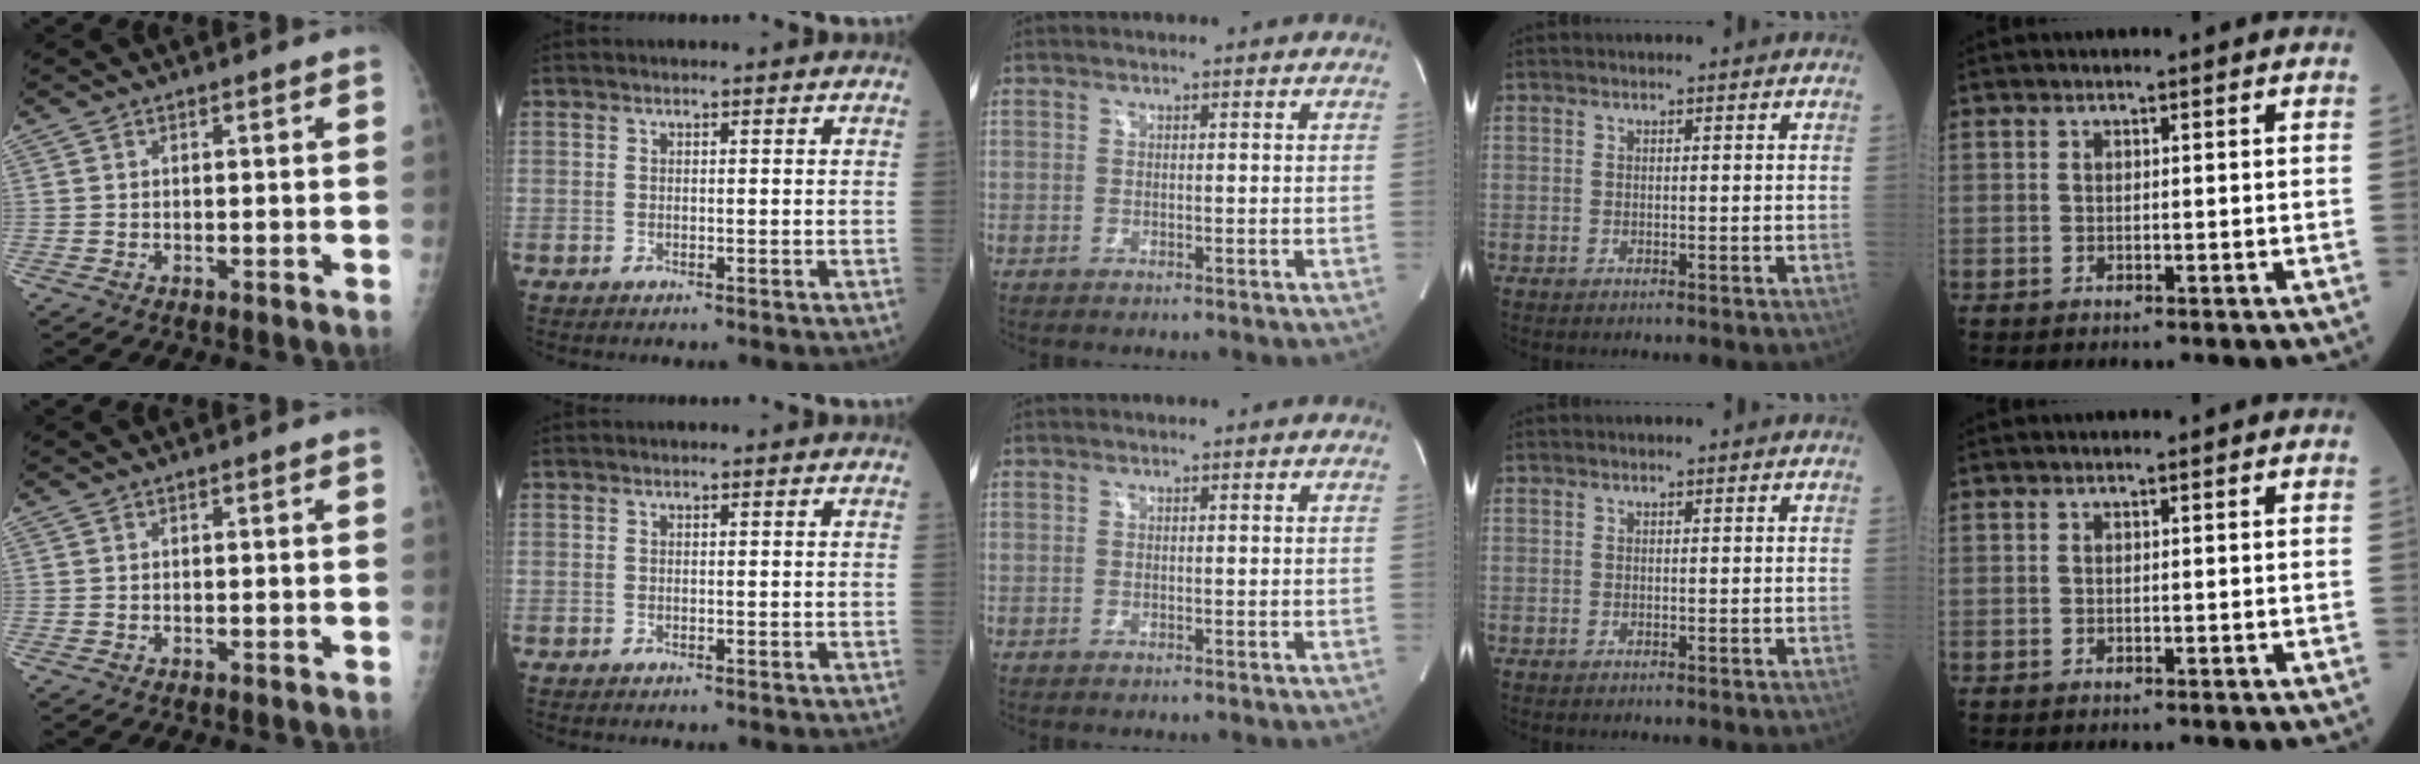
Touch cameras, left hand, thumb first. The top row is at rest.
{}